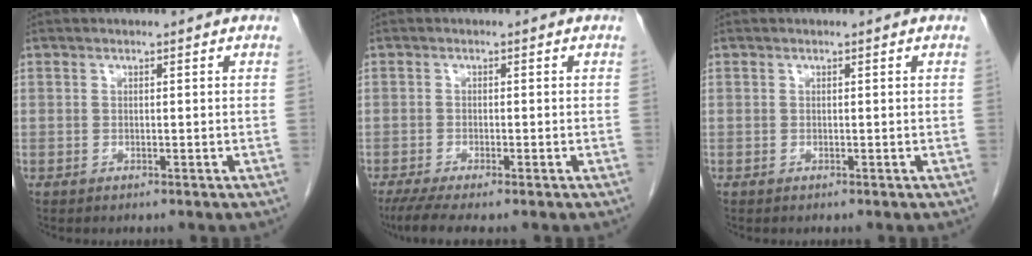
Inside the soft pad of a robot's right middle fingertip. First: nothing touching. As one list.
[{"total": 5.1, "force": [-3.8, 0.6, 3.5], "torque": [-0.060, -0.013, -0.063]}, {"total": 0.0}]